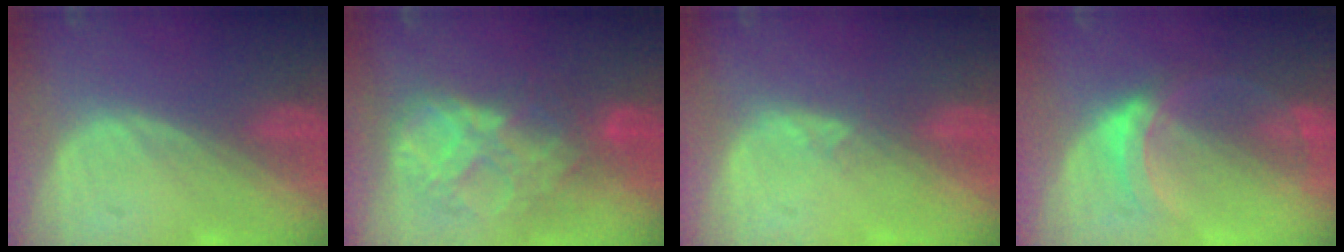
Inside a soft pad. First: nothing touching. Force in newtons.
{"total": 9.1, "press": 7.8, "slide": 4.7}
{"total": 1.4, "press": 1.2, "slide": 0.8}
{"total": 5.2, "press": 4.8, "slide": 1.8}